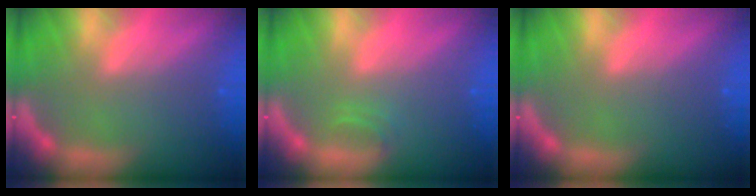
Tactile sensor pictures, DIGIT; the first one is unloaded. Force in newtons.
{"total": 0.9}
{"total": 0.0}